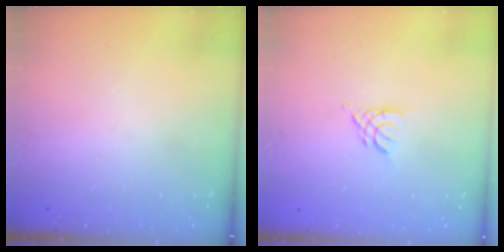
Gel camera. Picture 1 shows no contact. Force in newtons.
{"total": 3.6, "press": 3.5, "slide": 0.7}